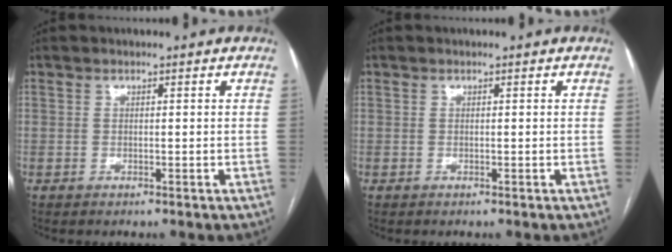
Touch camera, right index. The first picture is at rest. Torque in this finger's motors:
{"motor_torque": [0.00, 0.00, 0.00, 0.00]}